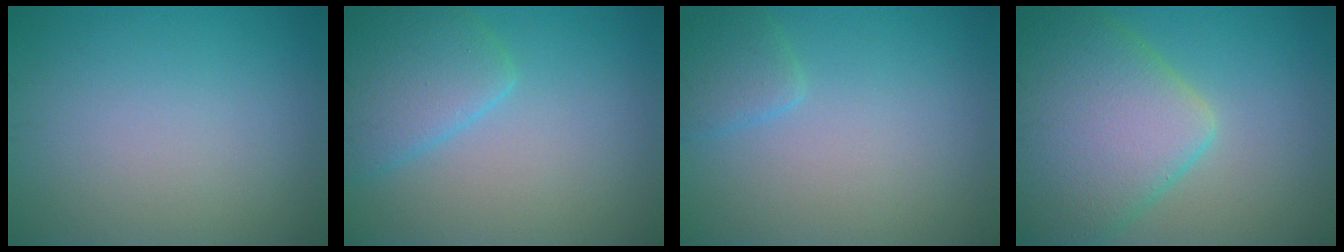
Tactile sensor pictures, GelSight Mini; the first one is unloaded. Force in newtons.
{"total": 4.7, "press": 4.7, "slide": 0.2}
{"total": 2.0, "press": 2.0, "slide": 0.1}
{"total": 10.4, "press": 10.4, "slide": 0.6}